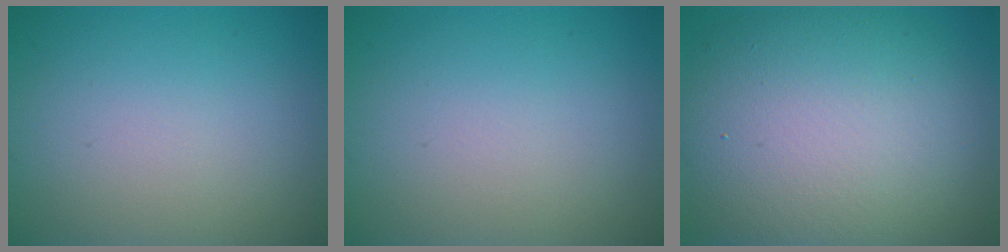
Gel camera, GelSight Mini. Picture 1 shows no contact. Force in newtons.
{"total": 0.0}
{"total": 12.9, "press": 12.9, "slide": 0.4}